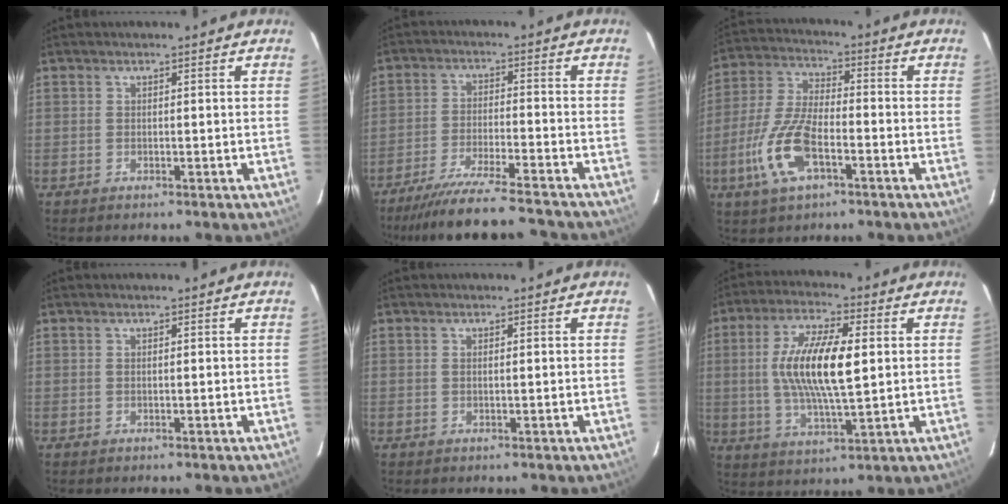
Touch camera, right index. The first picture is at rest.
{"total": 16.4, "force": [-15.0, 0.7, 6.6], "torque": [-0.139, -0.028, -0.236]}
{"total": 12.8, "force": [-5.1, 5.0, 10.6], "torque": [-0.236, -0.004, -0.100]}
{"total": 0.0}
{"total": 0.7, "force": [0.2, 0.1, 0.6], "torque": [-0.013, 0.002, 0.003]}
{"total": 13.9, "force": [1.6, 4.0, 13.2], "torque": [-0.255, 0.004, 0.031]}